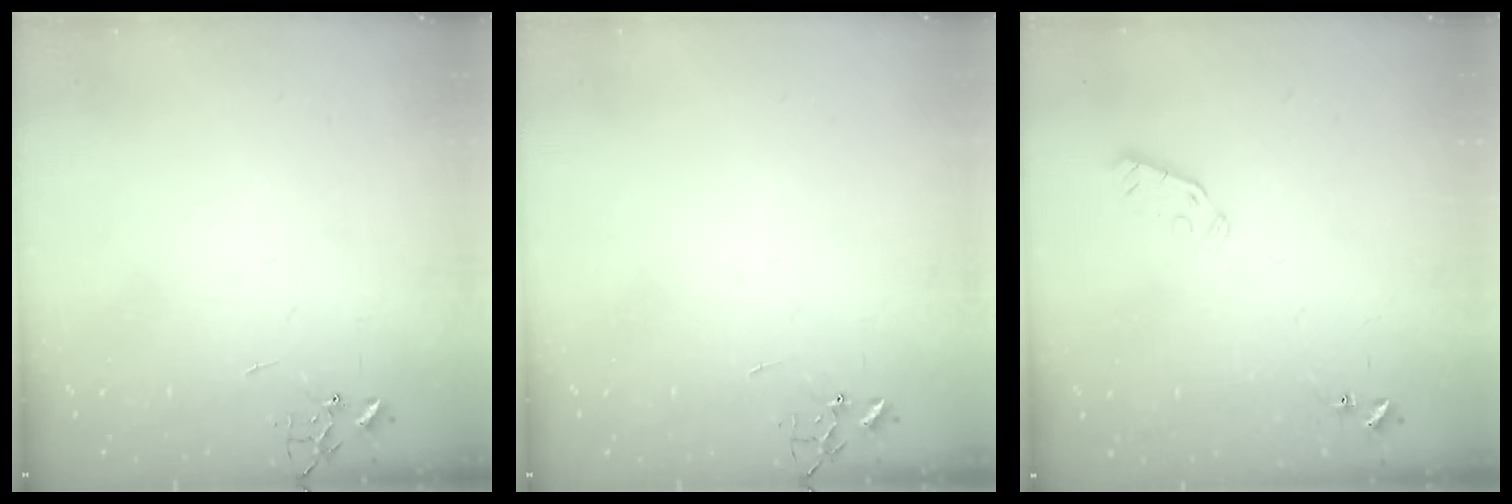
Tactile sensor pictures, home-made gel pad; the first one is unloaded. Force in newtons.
{"total": 0.0}
{"total": 3.8, "press": 3.7, "slide": 0.8}